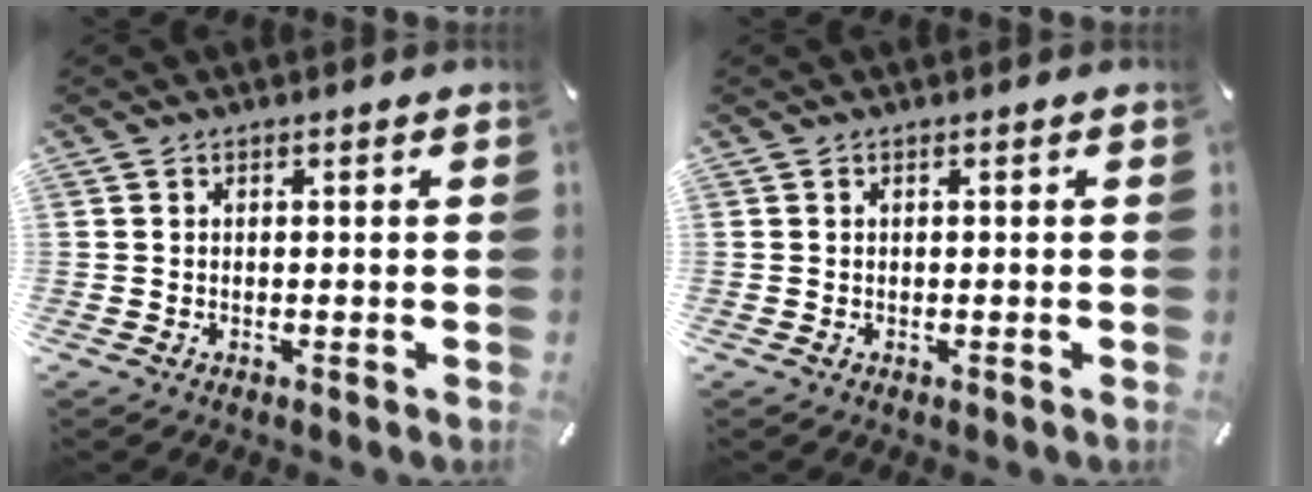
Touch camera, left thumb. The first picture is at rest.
{"total": 0.0}